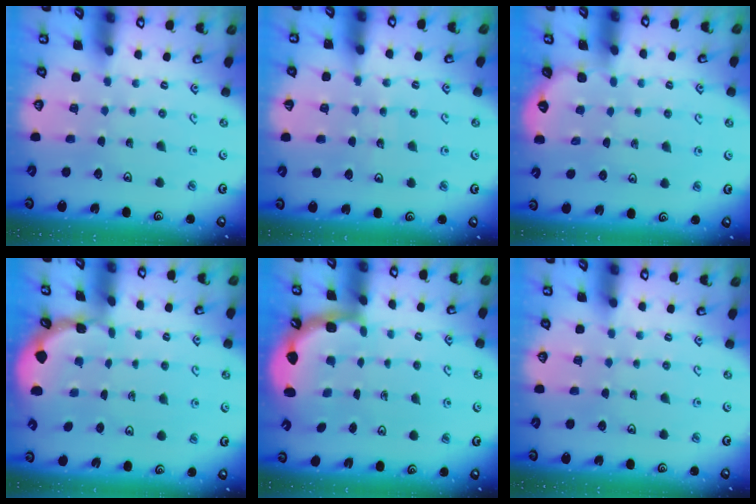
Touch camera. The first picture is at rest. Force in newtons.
{"total": 5.3, "press": 4.9, "slide": 2.0}
{"total": 2.0, "press": 2.0, "slide": 0.1}
{"total": 0.7, "press": 0.6, "slide": 0.1}
{"total": 4.0, "press": 3.4, "slide": 2.3}
{"total": 0.0}